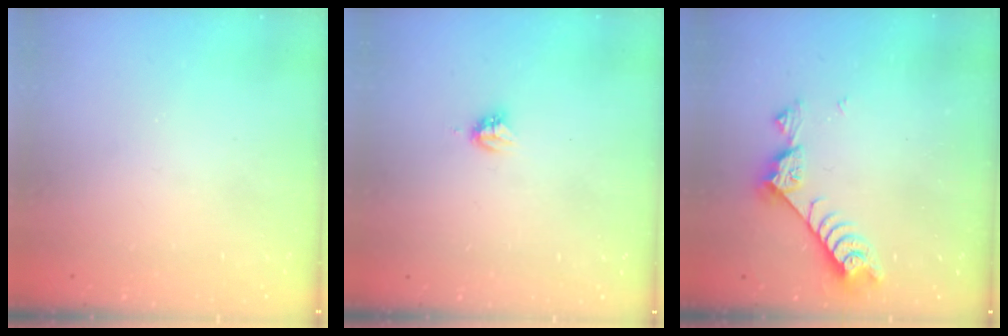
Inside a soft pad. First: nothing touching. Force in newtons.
{"total": 3.9, "press": 3.9, "slide": 0.5}
{"total": 8.5, "press": 8.4, "slide": 1.4}